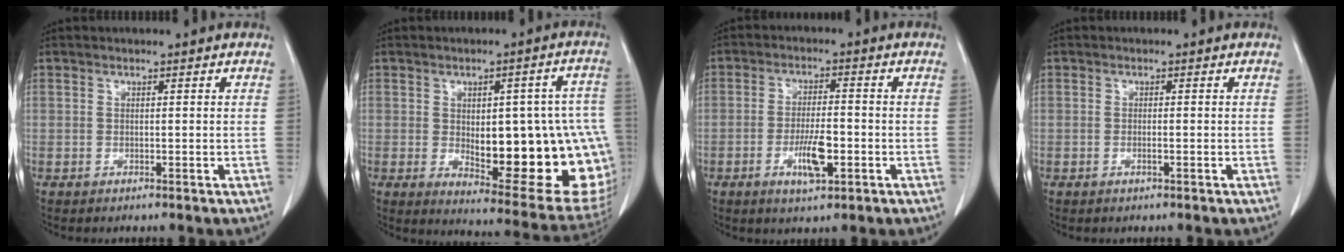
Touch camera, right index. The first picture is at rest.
{"total": 22.9, "force": [-2.9, 7.1, 21.5], "torque": [-0.196, 0.016, -0.007]}
{"total": 6.1, "force": [-2.1, 1.5, 5.5], "torque": [-0.101, -0.004, -0.034]}
{"total": 0.7, "force": [-0.3, 0.0, 0.7], "torque": [-0.015, 0.000, -0.004]}